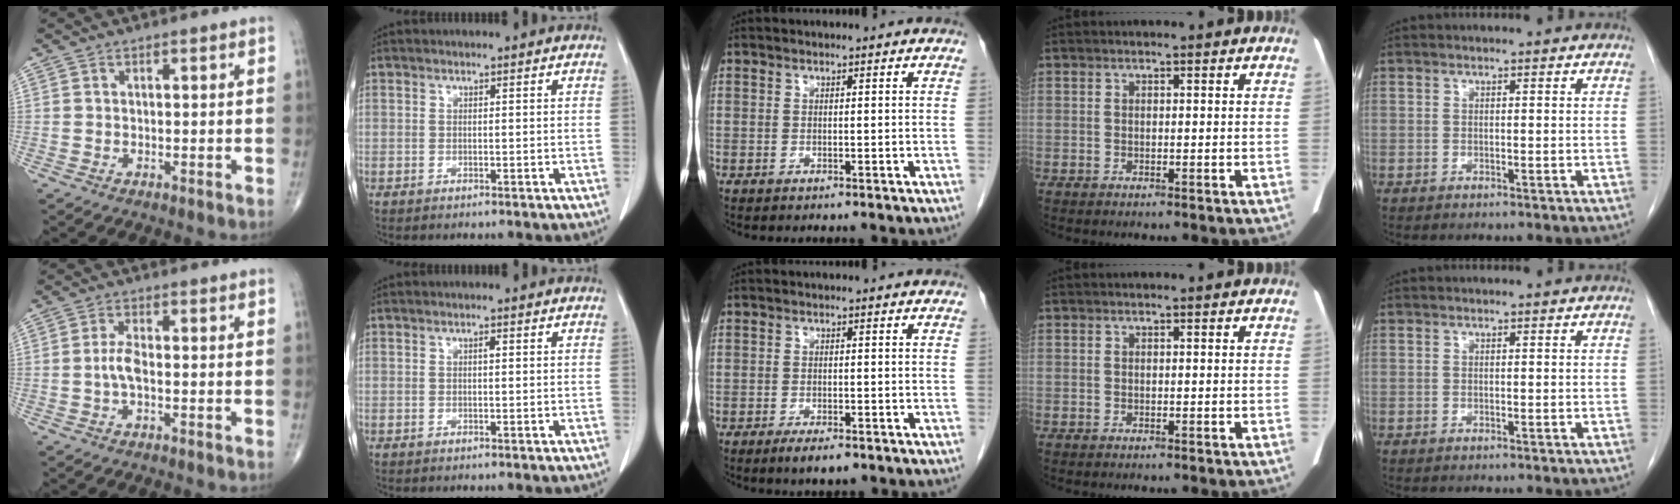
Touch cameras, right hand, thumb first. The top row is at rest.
{"thumb": {"total": 3.1, "force": [-0.6, 1.1, 2.8], "torque": [-0.061, 0.007, -0.014]}, "index": {"total": 0.6, "force": [0.1, 0.2, 0.5], "torque": [-0.010, 0.001, 0.001]}, "middle": {"total": 3.4, "force": [-2.2, 0.9, 2.4], "torque": [-0.040, -0.003, -0.033]}}